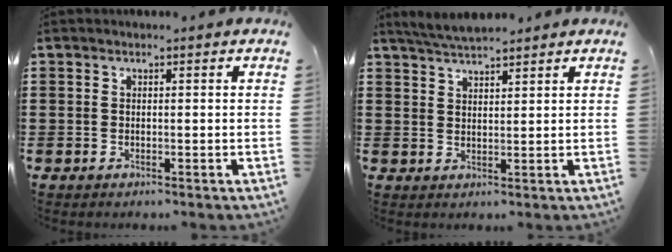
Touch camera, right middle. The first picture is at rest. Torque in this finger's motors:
{"motor_torque": [0.08, 0.01, 0.20, 0.06]}